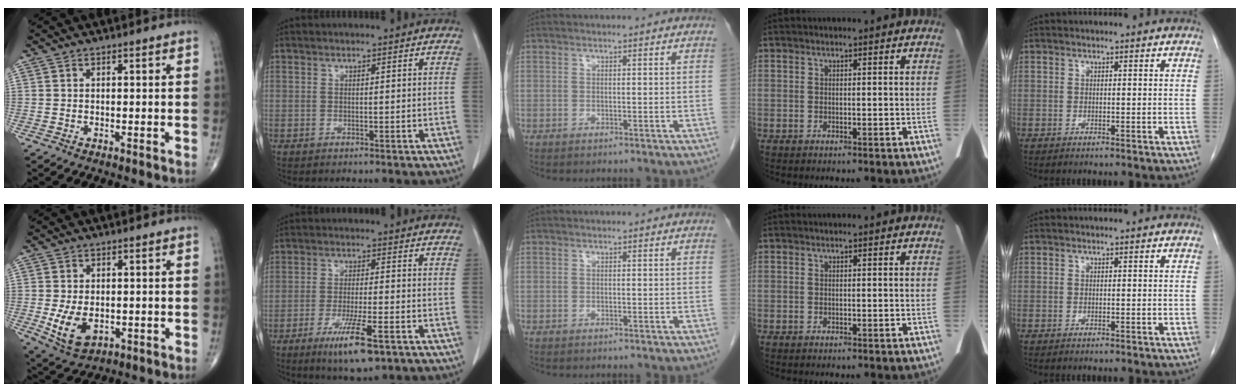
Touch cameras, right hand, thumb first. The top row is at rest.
{"thumb": {"total": 7.6, "force": [-1.4, 4.8, 5.8], "torque": [-0.101, -0.009, -0.012]}, "index": {"total": 8.4, "force": [-4.7, 0.9, 6.9], "torque": [-0.125, -0.020, -0.076]}}